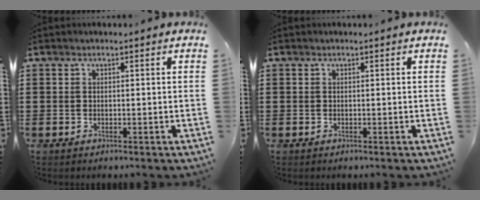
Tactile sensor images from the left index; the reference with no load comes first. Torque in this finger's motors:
{"motor_torque": [0.00, 0.00, 0.00, 0.00]}